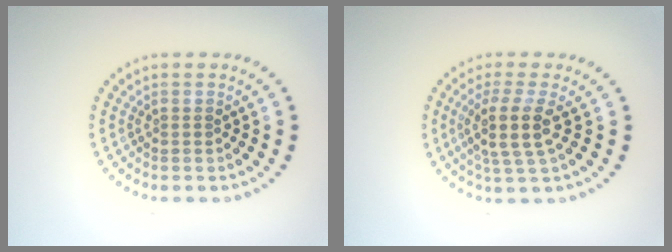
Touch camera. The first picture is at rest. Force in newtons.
{"total": 3.6, "press": 2.9, "slide": 2.2}